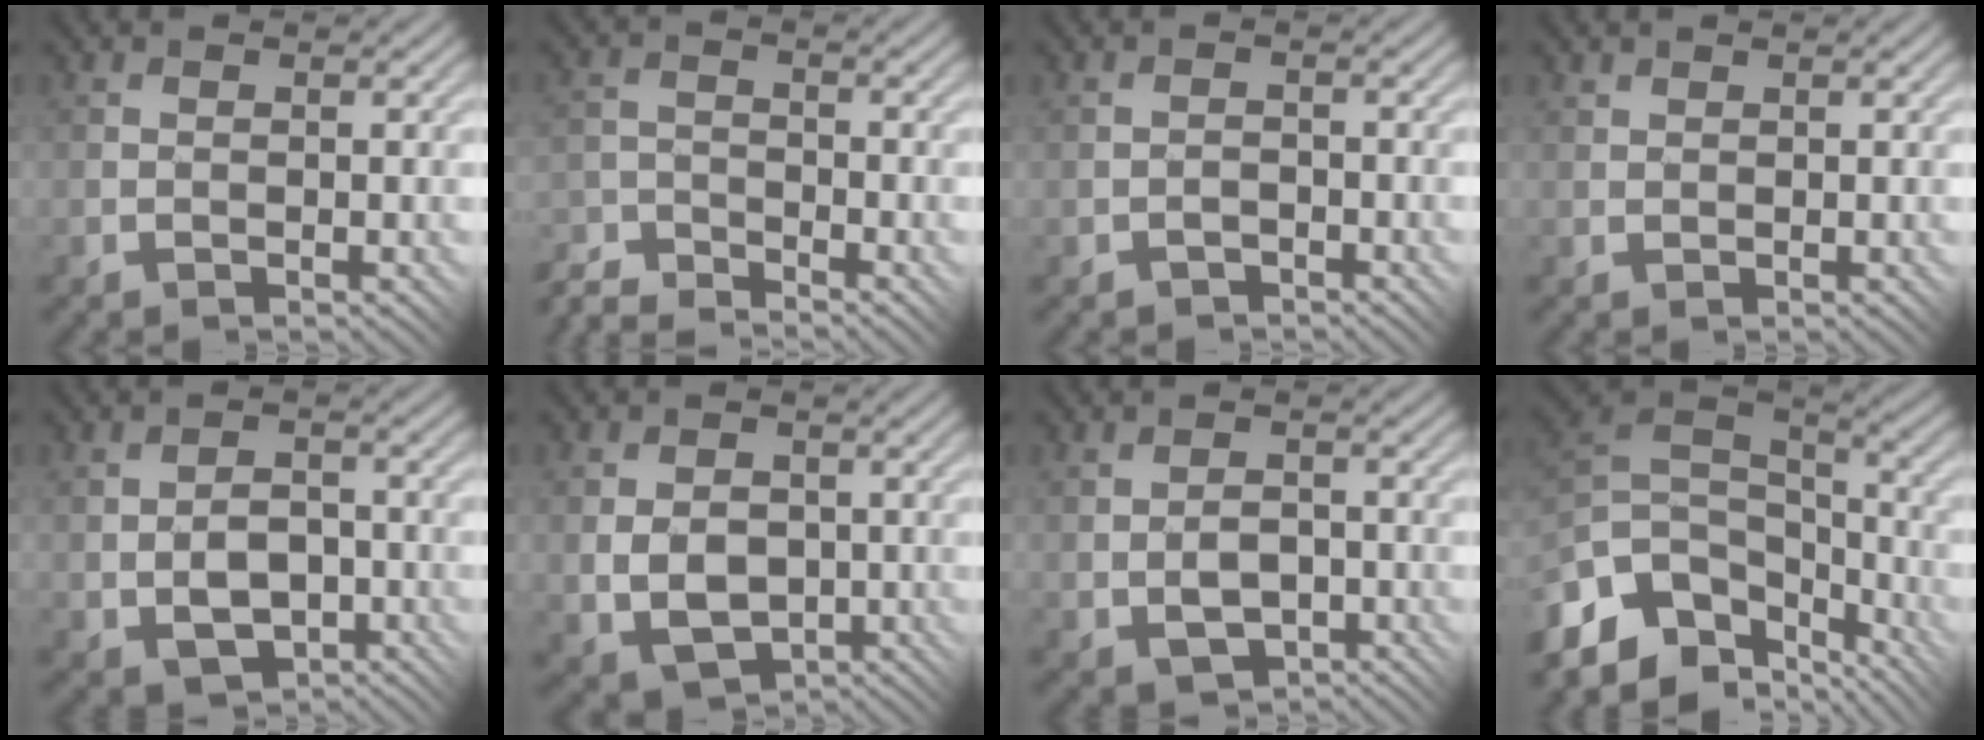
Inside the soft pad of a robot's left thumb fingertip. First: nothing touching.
{"total": 5.7, "force": [-5.5, 1.2, 1.1], "torque": [-0.023, -0.004, -0.113]}
{"total": 1.1, "force": [-1.0, 0.4, 0.2], "torque": [-0.003, 0.006, -0.021]}
{"total": 0.9, "force": [0.9, 0.2, -0.1], "torque": [-0.004, 0.001, 0.018]}
{"total": 5.8, "force": [-1.3, 3.9, 4.0], "torque": [-0.089, -0.007, -0.023]}
{"total": 7.3, "force": [-1.1, 5.6, 4.6], "torque": [-0.102, -0.015, -0.023]}
{"total": 4.4, "force": [-1.0, 2.8, 3.2], "torque": [-0.066, -0.003, -0.017]}
{"total": 12.0, "force": [-6.7, 7.0, 7.2], "torque": [-0.193, -0.007, -0.116]}